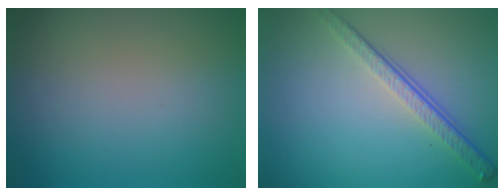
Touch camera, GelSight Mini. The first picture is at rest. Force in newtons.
{"total": 3.9, "press": 2.7, "slide": 2.8}